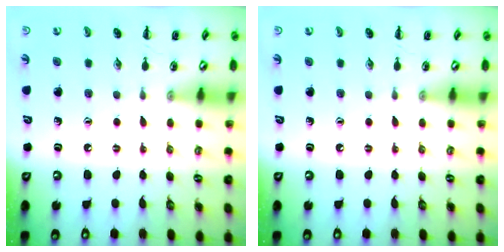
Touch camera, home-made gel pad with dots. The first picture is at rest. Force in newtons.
{"total": 0.0}